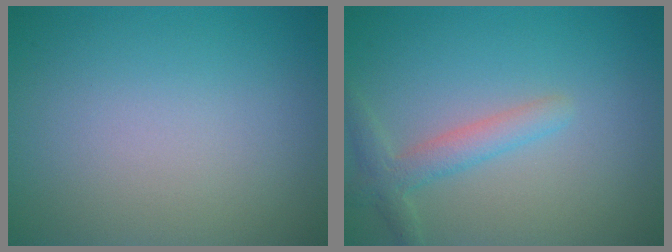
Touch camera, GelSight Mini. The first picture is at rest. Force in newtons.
{"total": 2.6, "press": 2.5, "slide": 0.2}